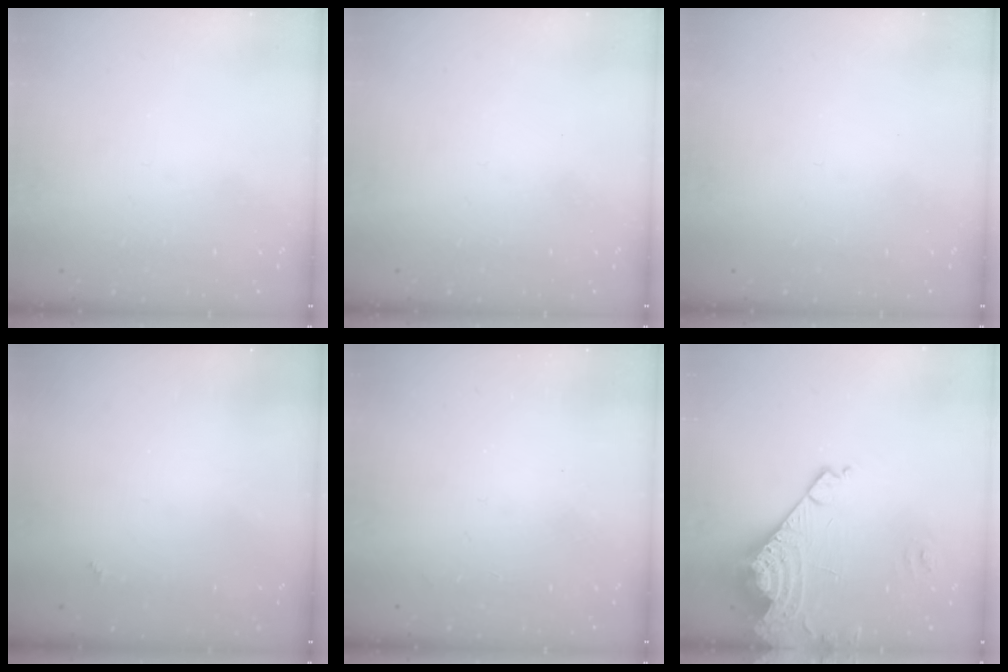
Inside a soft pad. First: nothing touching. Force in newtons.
{"total": 0.0}
{"total": 0.0}
{"total": 2.1, "press": 2.1, "slide": 0.4}
{"total": 1.1, "press": 1.0, "slide": 0.3}
{"total": 15.5, "press": 15.4, "slide": 1.8}